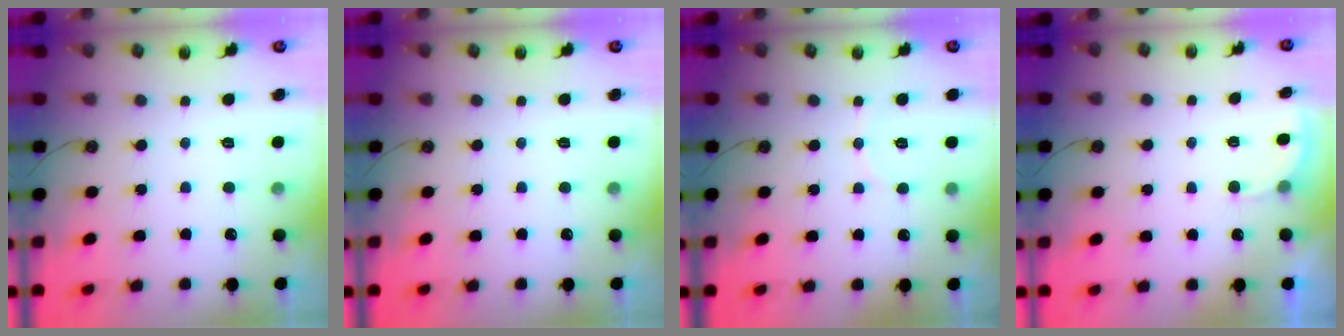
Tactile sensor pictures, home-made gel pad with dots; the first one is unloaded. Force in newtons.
{"total": 0.0}
{"total": 3.5, "press": 3.5, "slide": 0.4}
{"total": 2.3, "press": 2.3, "slide": 0.5}